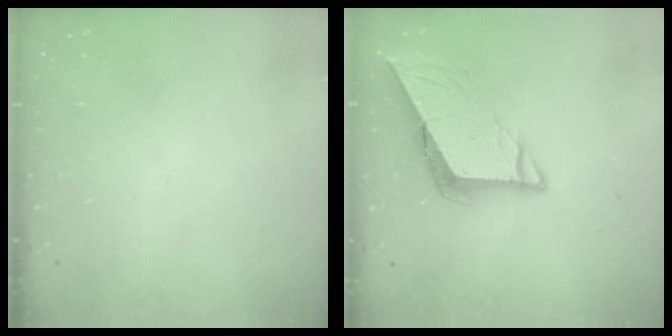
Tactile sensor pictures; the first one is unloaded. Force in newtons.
{"total": 8.0, "press": 8.0, "slide": 0.5}